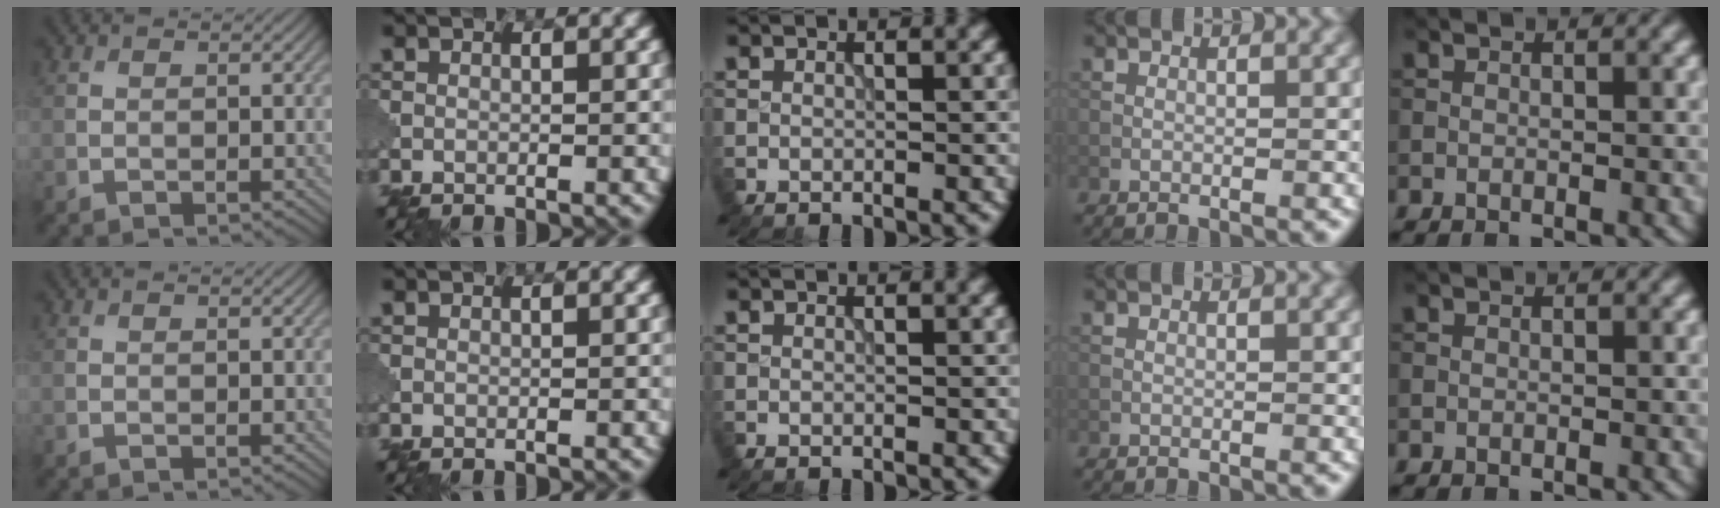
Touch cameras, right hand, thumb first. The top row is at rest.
{}